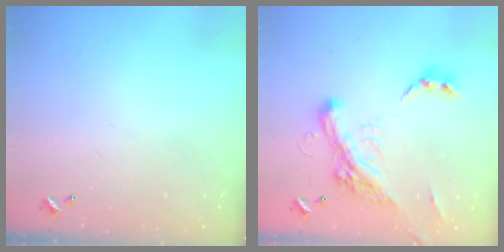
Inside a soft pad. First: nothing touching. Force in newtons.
{"total": 8.3, "press": 8.0, "slide": 1.9}